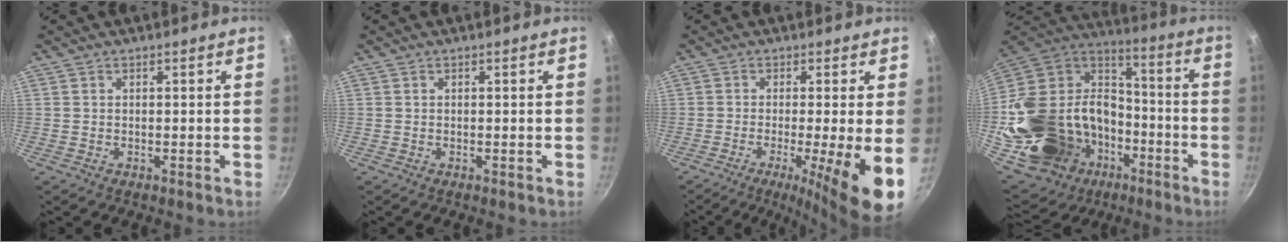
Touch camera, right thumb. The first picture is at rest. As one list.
[{"total": 0.0}, {"total": 11.3, "force": [-2.6, 1.1, 11.0], "torque": [-0.165, -0.012, -0.039]}, {"total": 33.3, "force": [-11.8, 24.7, 18.9], "torque": [-0.309, 0.081, -0.182]}]